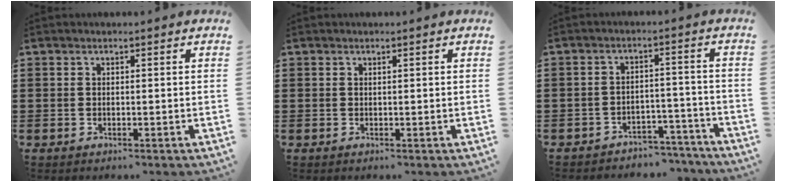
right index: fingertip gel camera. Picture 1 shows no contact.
{"total": 0.0}
{"total": 3.7, "force": [-3.6, 0.8, 0.6], "torque": [-0.013, 0.007, -0.073]}